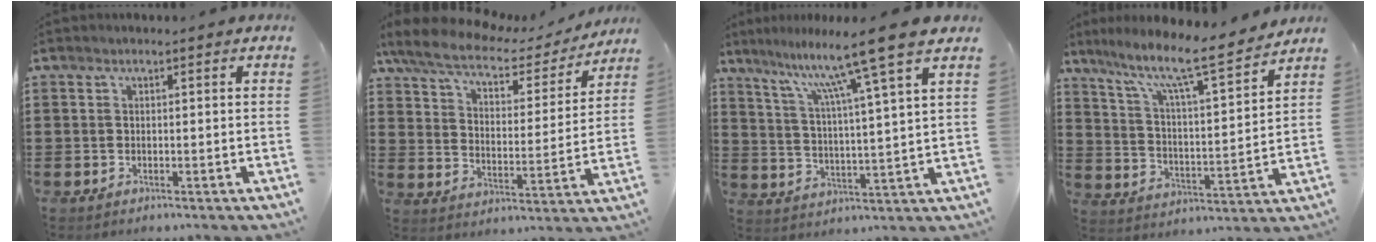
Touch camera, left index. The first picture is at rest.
{"total": 7.1, "force": [5.7, 2.2, 3.7], "torque": [-0.094, -0.025, 0.095]}
{"total": 11.5, "force": [8.6, -1.3, 7.5], "torque": [-0.164, -0.041, 0.133]}
{"total": 10.0, "force": [8.1, 0.8, 5.8], "torque": [-0.127, -0.059, 0.127]}